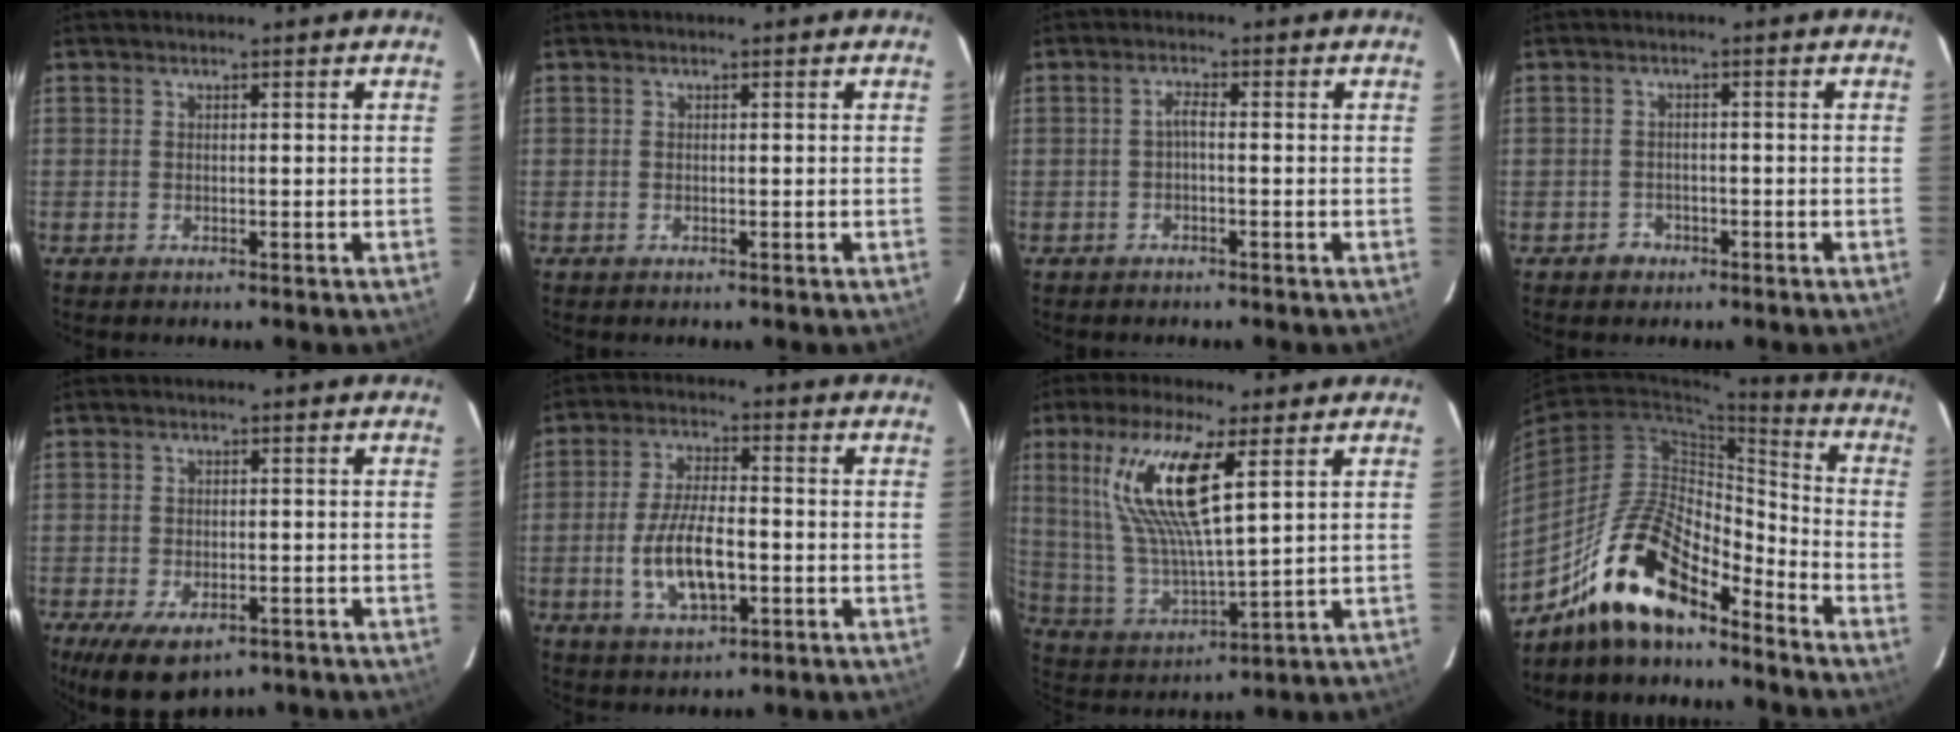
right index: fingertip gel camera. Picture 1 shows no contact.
{"total": 0.0}
{"total": 1.5, "force": [-0.6, 0.2, 1.4], "torque": [-0.028, 0.005, -0.012]}
{"total": 2.3, "force": [-1.4, 1.8, -0.1], "torque": [-0.003, 0.005, -0.019]}
{"total": 8.5, "force": [-5.1, 4.2, 5.4], "torque": [-0.111, -0.030, -0.074]}
{"total": 10.6, "force": [-2.7, 4.4, 9.3], "torque": [-0.186, -0.006, -0.044]}
{"total": 16.2, "force": [7.1, 3.1, 14.2], "torque": [-0.285, 0.000, 0.150]}
{"total": 15.7, "force": [-12.1, 4.9, 8.7], "torque": [-0.168, 0.012, -0.224]}